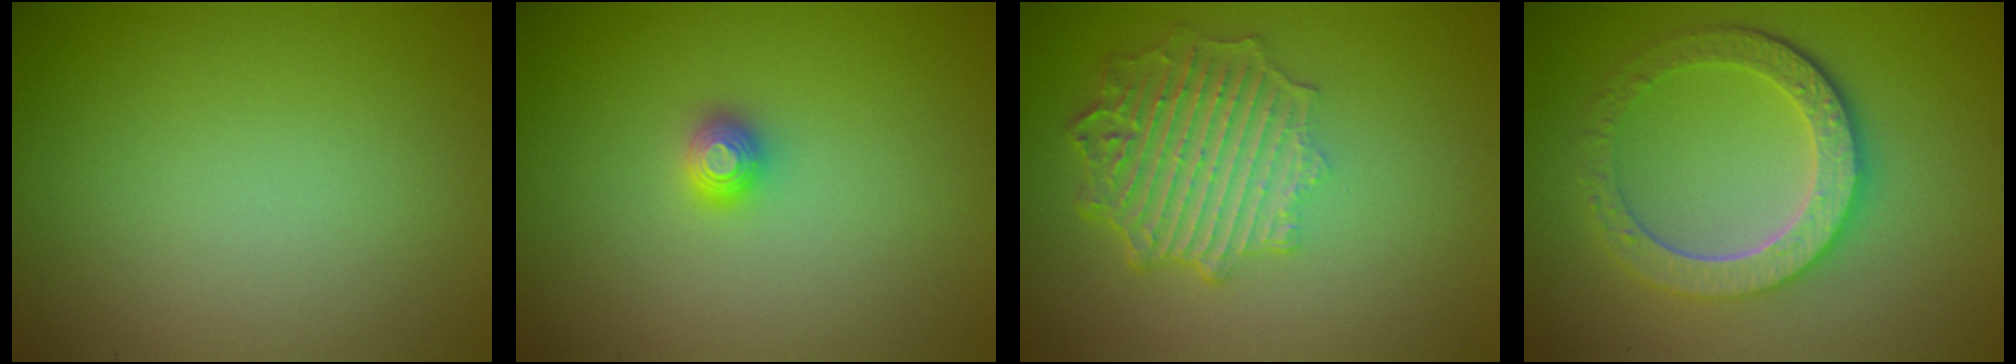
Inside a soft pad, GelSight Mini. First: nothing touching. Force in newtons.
{"total": 1.2, "press": 1.2, "slide": 0.3}
{"total": 6.2, "press": 4.7, "slide": 4.1}
{"total": 5.4, "press": 4.4, "slide": 3.0}